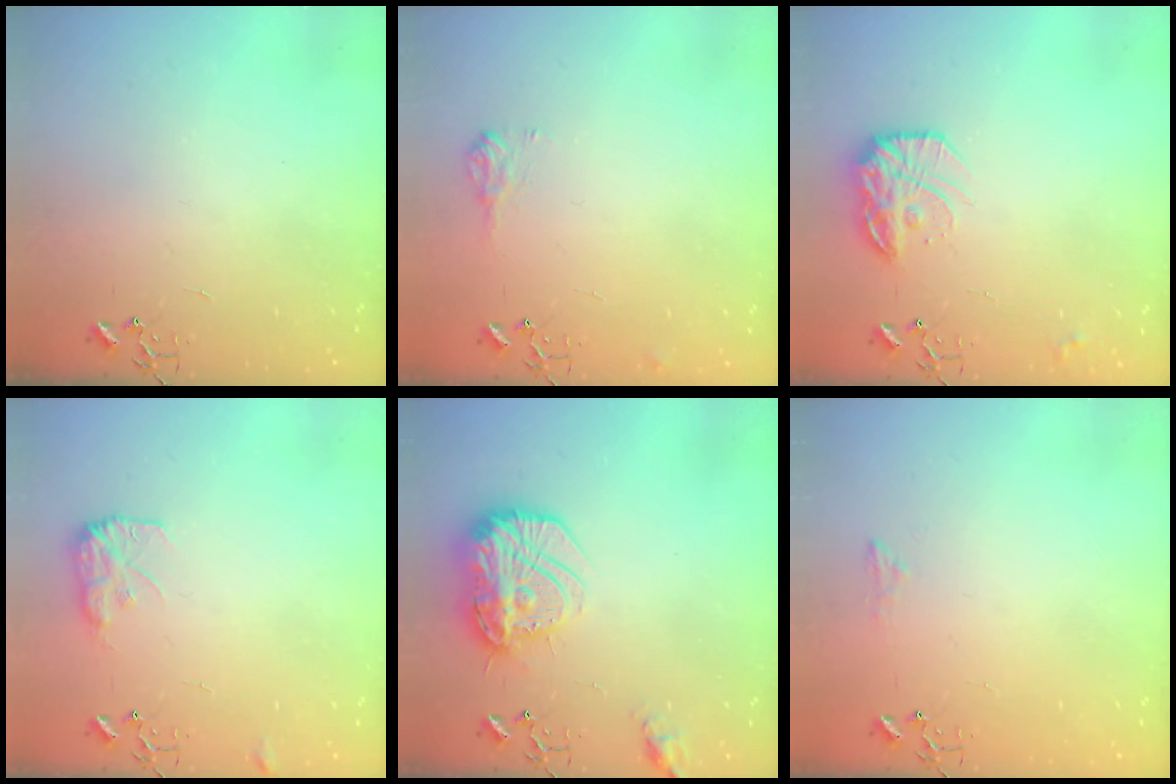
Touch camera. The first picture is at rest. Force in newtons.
{"total": 7.7, "press": 7.7, "slide": 0.1}
{"total": 15.4, "press": 15.3, "slide": 0.8}
{"total": 9.2, "press": 9.2, "slide": 0.3}
{"total": 19.3, "press": 19.2, "slide": 1.6}
{"total": 6.9, "press": 6.8, "slide": 0.7}